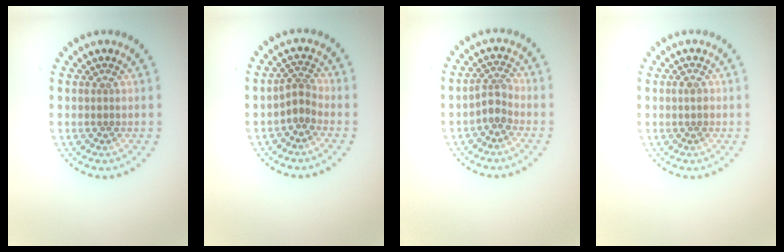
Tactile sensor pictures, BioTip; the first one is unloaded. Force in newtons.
{"total": 1.9, "press": 1.2, "slide": 1.5}
{"total": 1.9, "press": 1.4, "slide": 1.3}
{"total": 1.0, "press": 0.9, "slide": 0.3}